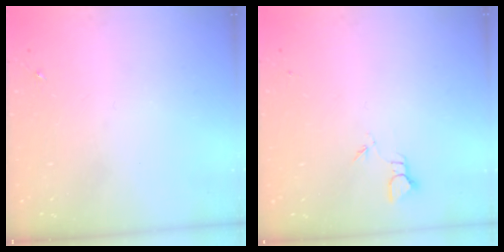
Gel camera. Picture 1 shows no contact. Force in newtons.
{"total": 2.4, "press": 2.4, "slide": 0.2}